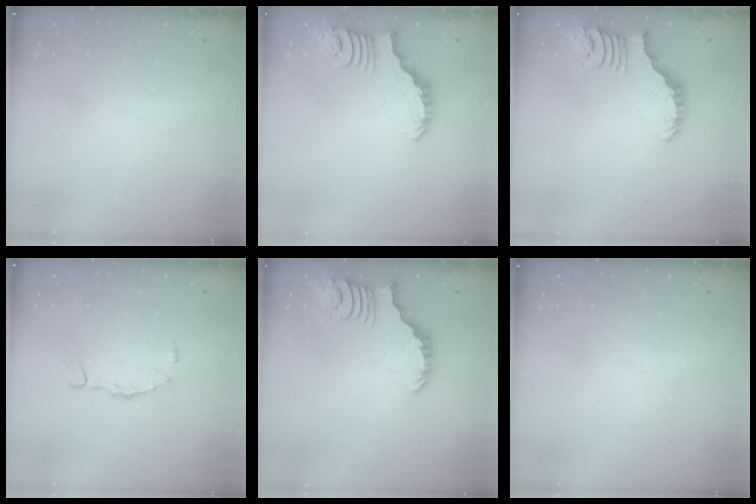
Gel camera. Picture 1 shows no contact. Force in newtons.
{"total": 2.7, "press": 2.7, "slide": 0.5}
{"total": 2.6, "press": 2.5, "slide": 0.5}
{"total": 6.4, "press": 6.4, "slide": 0.7}
{"total": 2.5, "press": 2.4, "slide": 0.5}
{"total": 0.0}